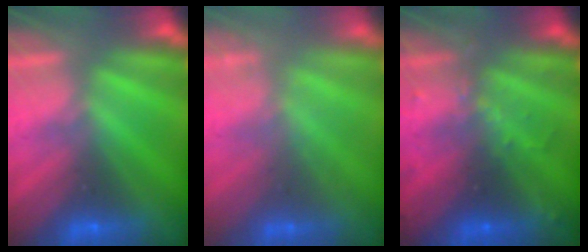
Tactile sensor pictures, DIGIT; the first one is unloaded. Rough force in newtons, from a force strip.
{"total": 1.9}
{"total": 2.9}